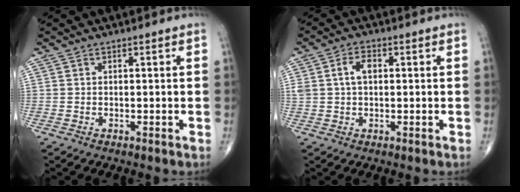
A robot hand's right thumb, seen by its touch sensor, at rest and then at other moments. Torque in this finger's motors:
{"motor_torque": [0.68, 0.94, 0.53, -0.04, 0.03]}